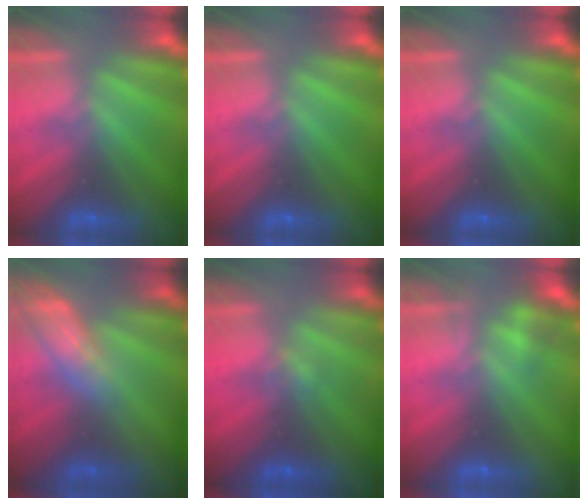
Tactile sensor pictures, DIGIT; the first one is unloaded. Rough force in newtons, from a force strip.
{"total": 0.0}
{"total": 0.0}
{"total": 2.6}
{"total": 1.2}
{"total": 2.3}